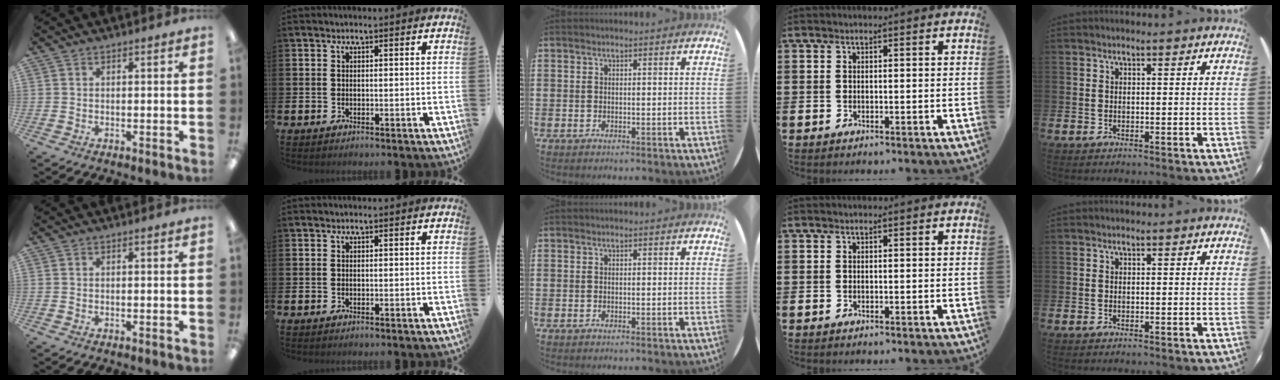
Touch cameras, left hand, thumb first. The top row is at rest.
{}